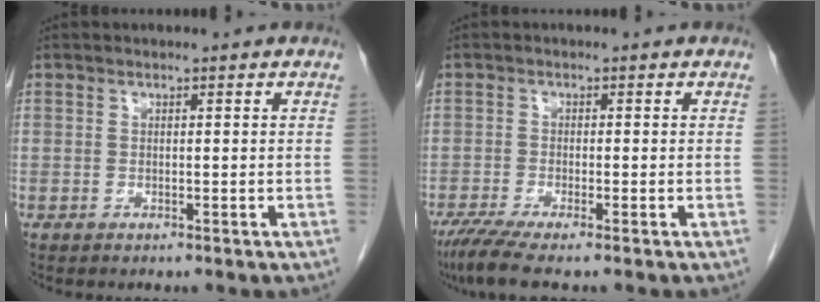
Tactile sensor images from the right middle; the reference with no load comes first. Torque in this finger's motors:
{"motor_torque": [1.03, -0.48, 0.05, 0.07]}